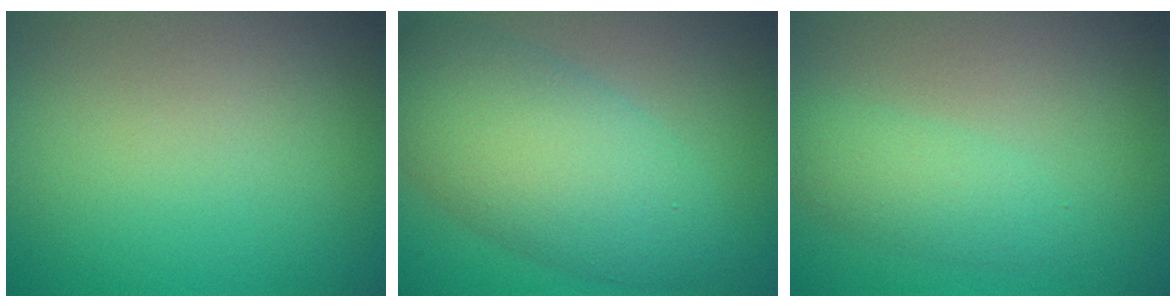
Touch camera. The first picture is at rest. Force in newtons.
{"total": 8.0, "press": 8.0, "slide": 0.2}
{"total": 2.4, "press": 2.4, "slide": 0.1}